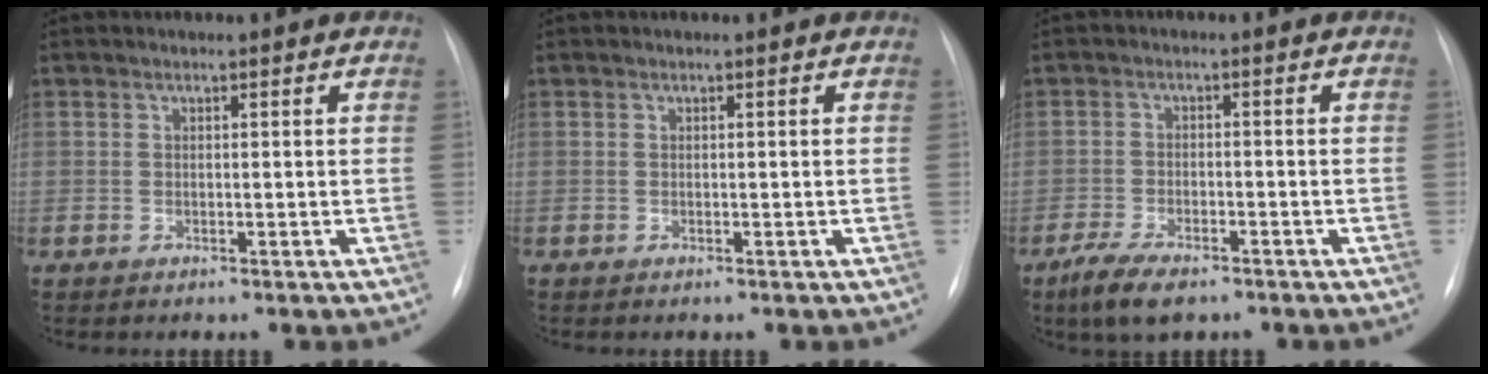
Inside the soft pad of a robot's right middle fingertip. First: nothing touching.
{"total": 0.0}
{"total": 6.3, "force": [-4.5, 2.0, 3.9], "torque": [-0.079, -0.010, -0.076]}